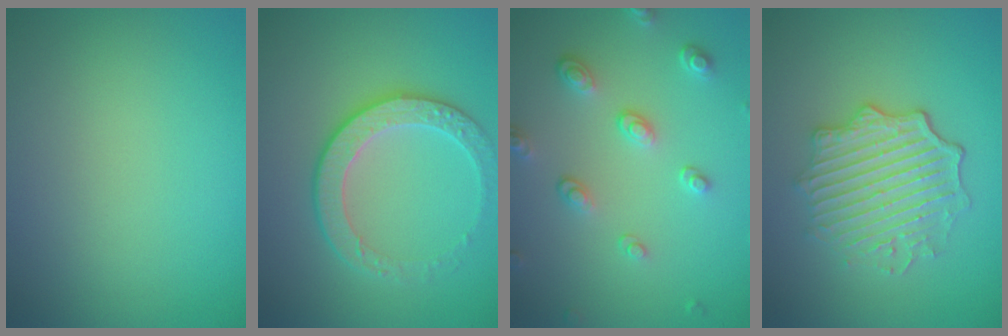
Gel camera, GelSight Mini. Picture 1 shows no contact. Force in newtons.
{"total": 3.9, "press": 3.5, "slide": 1.8}
{"total": 3.5, "press": 2.7, "slide": 2.3}
{"total": 5.0, "press": 4.1, "slide": 2.9}